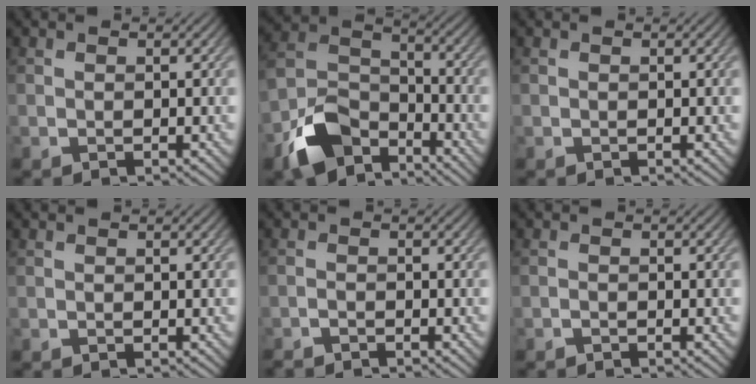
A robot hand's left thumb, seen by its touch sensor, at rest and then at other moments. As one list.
[{"total": 10.5, "force": [-6.9, 5.8, 5.3], "torque": [-0.118, -0.009, -0.151]}, {"total": 0.0}, {"total": 0.0}, {"total": 1.5, "force": [-1.5, -0.1, 0.4], "torque": [-0.010, 0.001, -0.031]}, {"total": 0.6, "force": [-0.5, -0.1, 0.2], "torque": [-0.004, 0.003, -0.013]}]